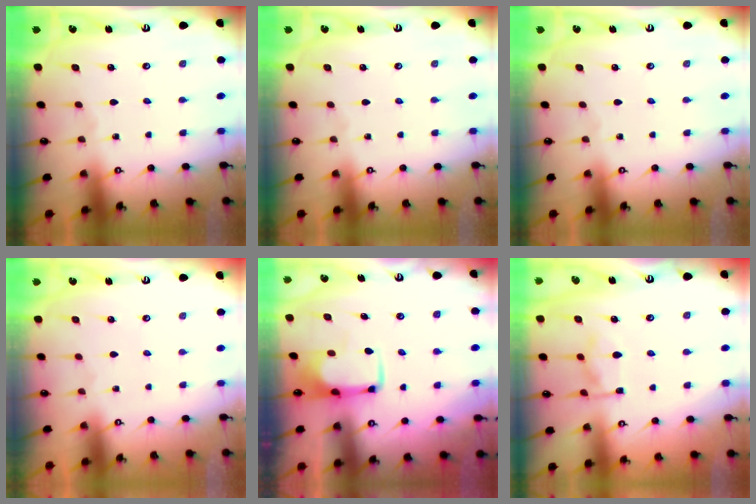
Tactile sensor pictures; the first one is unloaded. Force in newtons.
{"total": 0.0}
{"total": 0.0}
{"total": 1.5, "press": 1.4, "slide": 0.6}
{"total": 1.9, "press": 1.9, "slide": 0.4}
{"total": 5.6, "press": 5.4, "slide": 1.5}